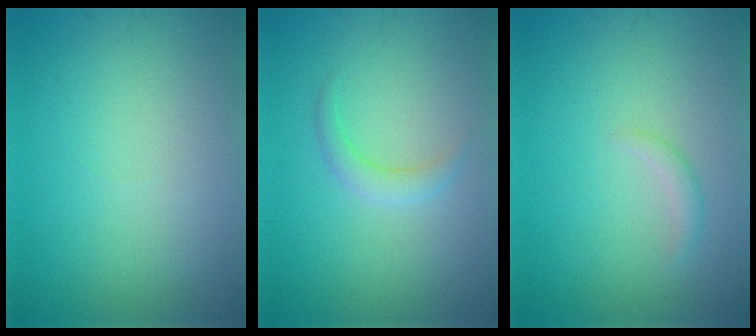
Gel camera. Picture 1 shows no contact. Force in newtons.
{"total": 1.5, "press": 1.5, "slide": 0.0}
{"total": 1.0, "press": 1.0, "slide": 0.1}